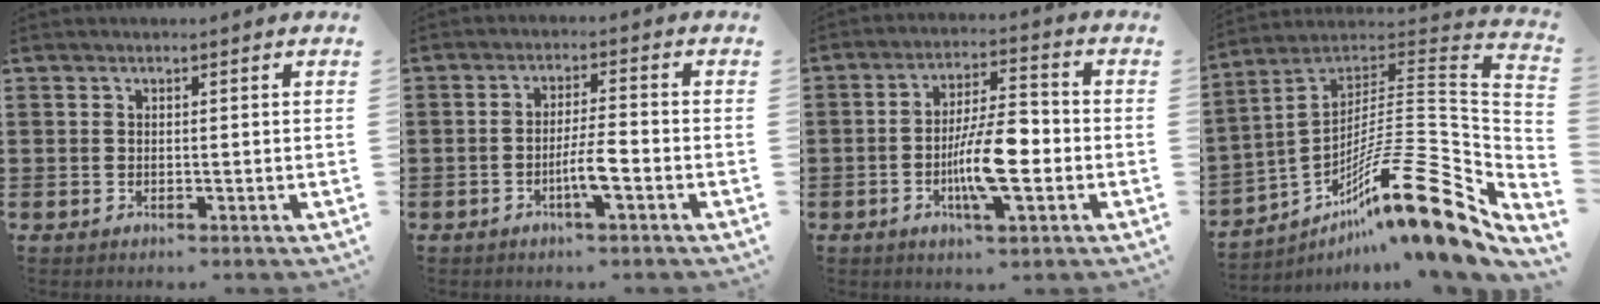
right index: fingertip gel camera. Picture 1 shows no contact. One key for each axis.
{"total": 4.8, "fx": -1.9, "fy": 0.5, "fz": 4.4, "tx": -0.090, "ty": -0.006, "tz": -0.039}
{"total": 9.9, "fx": -2.5, "fy": 2.8, "fz": 9.2, "tx": -0.164, "ty": -0.003, "tz": -0.047}
{"total": 18.8, "fx": -10.1, "fy": 3.0, "fz": 15.6, "tx": -0.252, "ty": 0.008, "tz": -0.178}